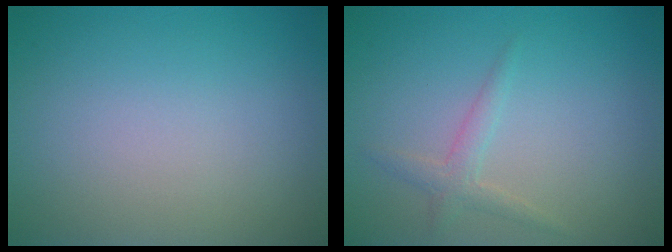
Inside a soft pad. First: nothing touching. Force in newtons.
{"total": 1.4, "press": 1.4, "slide": 0.0}